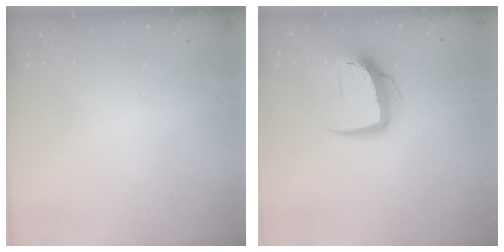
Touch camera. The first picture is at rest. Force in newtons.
{"total": 12.1, "press": 12.0, "slide": 1.2}